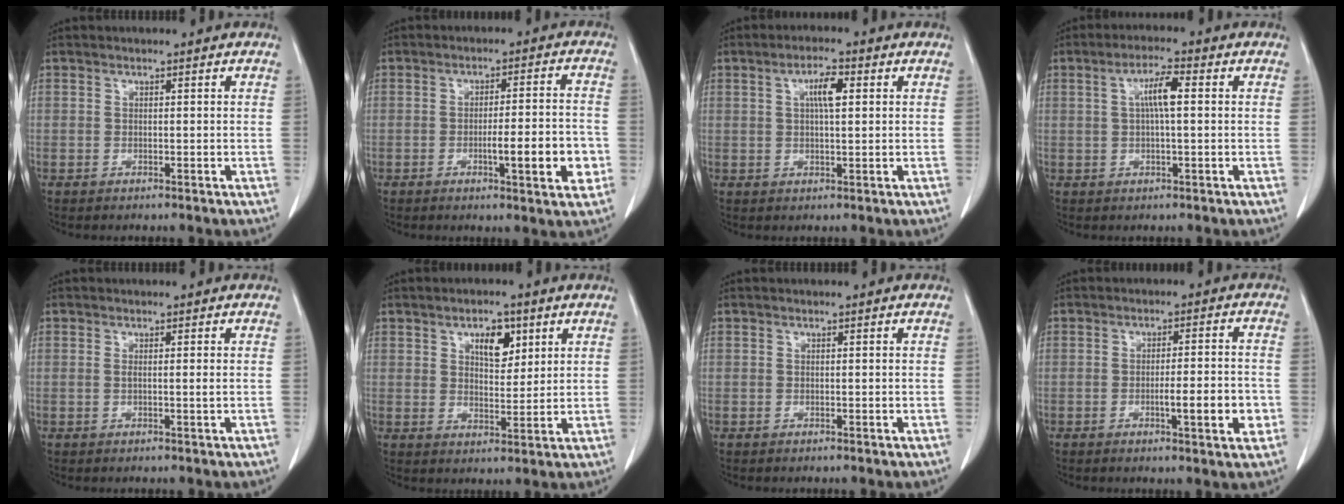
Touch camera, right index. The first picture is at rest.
{"total": 8.5, "force": [-2.6, 1.0, 8.1], "torque": [-0.114, 0.003, -0.033]}
{"total": 4.3, "force": [1.2, 0.9, 4.0], "torque": [-0.073, 0.005, 0.019]}
{"total": 4.7, "force": [0.8, 0.5, 4.6], "torque": [-0.087, 0.009, 0.011]}
{"total": 0.9, "force": [0.1, -0.2, 0.9], "torque": [-0.019, -0.002, 0.000]}
{"total": 5.5, "force": [2.7, 2.6, 4.1], "torque": [-0.066, 0.001, 0.045]}
{"total": 0.0}
{"total": 6.6, "force": [-2.0, 0.7, 6.3], "torque": [-0.090, -0.001, -0.024]}